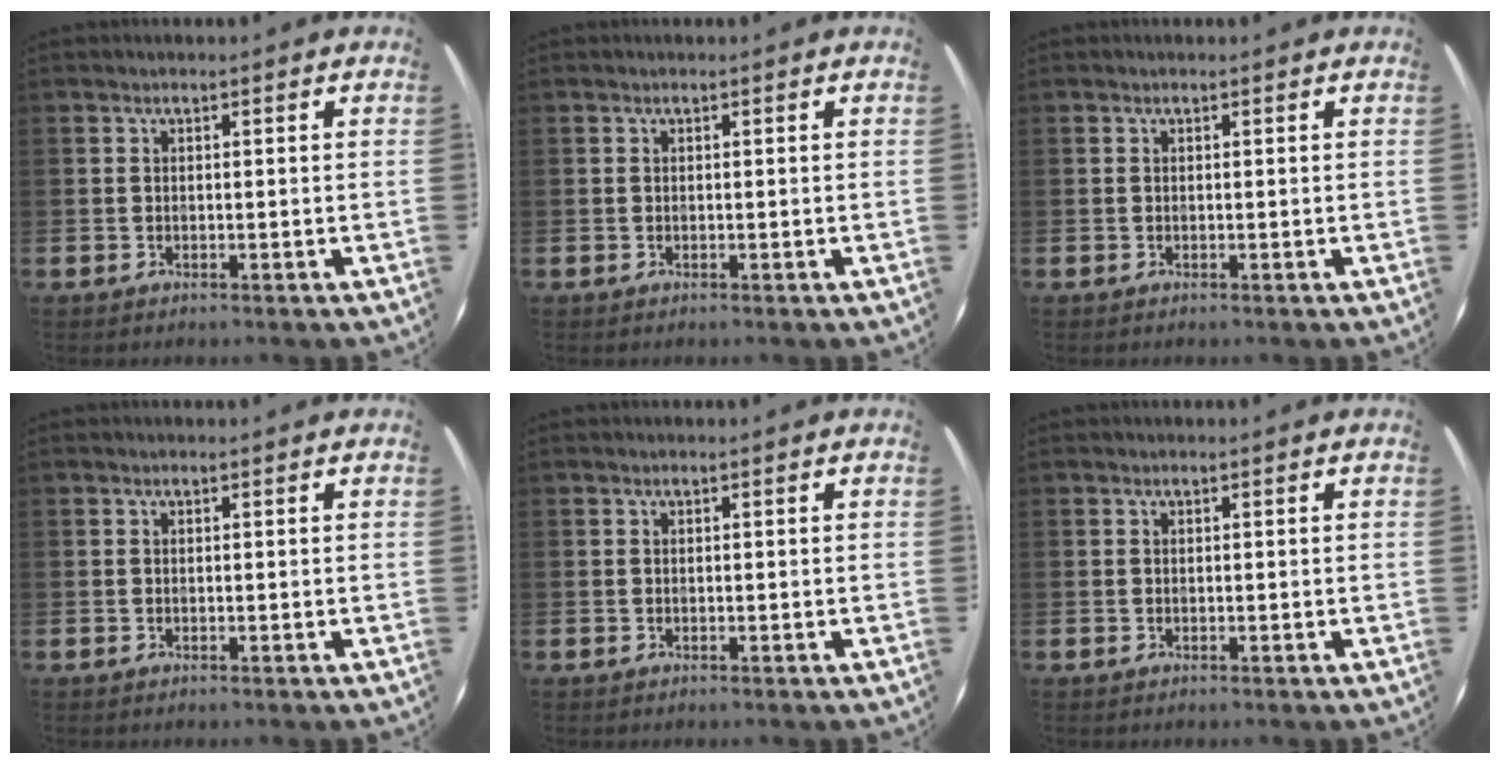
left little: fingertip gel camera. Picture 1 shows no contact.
{"total": 0.0}
{"total": 0.0}
{"total": 0.0}
{"total": 0.0}
{"total": 0.0}